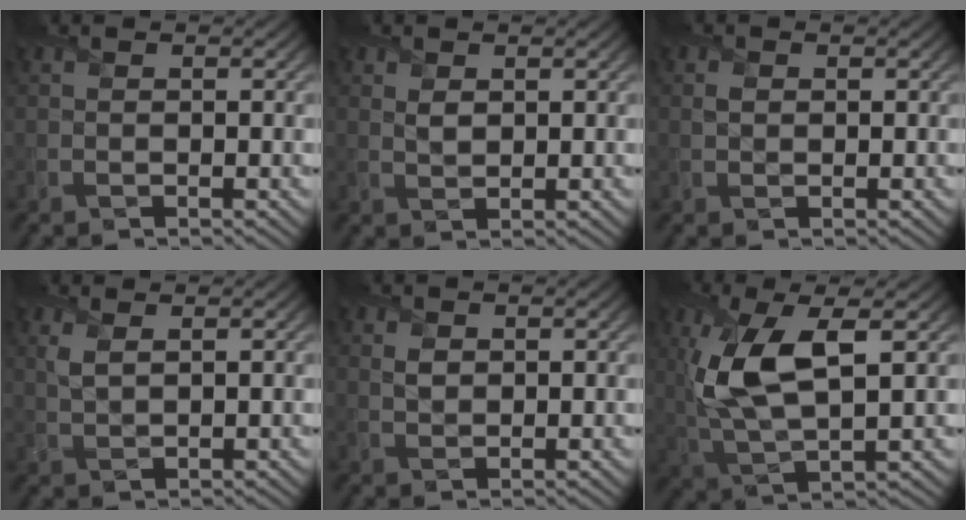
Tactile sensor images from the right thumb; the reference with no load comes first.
{"total": 1.1, "force": [0.6, 0.8, 0.5], "torque": [-0.012, -0.004, 0.017]}
{"total": 0.6, "force": [0.0, 0.6, 0.0], "torque": [0.001, -0.004, 0.003]}
{"total": 2.0, "force": [1.1, 0.8, 1.4], "torque": [-0.042, -0.003, 0.028]}
{"total": 1.2, "force": [0.4, 1.1, 0.4], "torque": [-0.008, -0.003, 0.011]}
{"total": 10.8, "force": [2.3, 4.4, 9.5], "torque": [-0.217, 0.000, 0.046]}